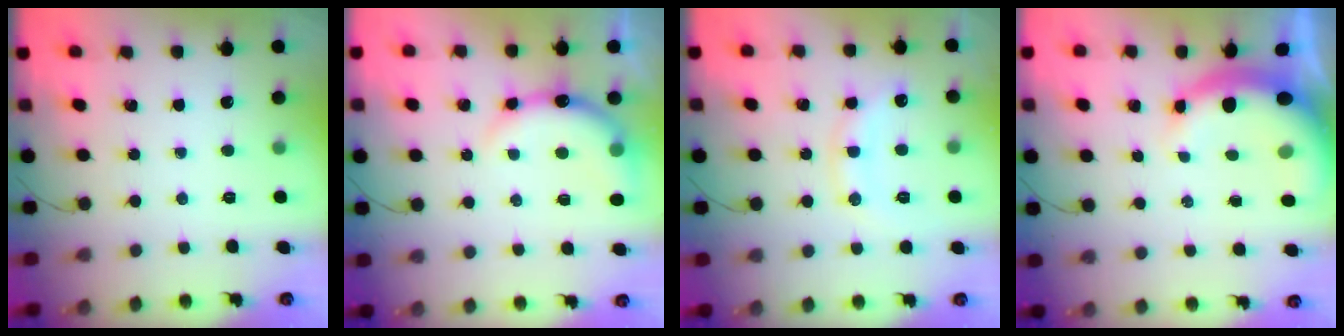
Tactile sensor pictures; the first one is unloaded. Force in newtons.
{"total": 8.5, "press": 8.5, "slide": 0.8}
{"total": 13.2, "press": 13.2, "slide": 0.7}
{"total": 9.4, "press": 9.2, "slide": 1.8}